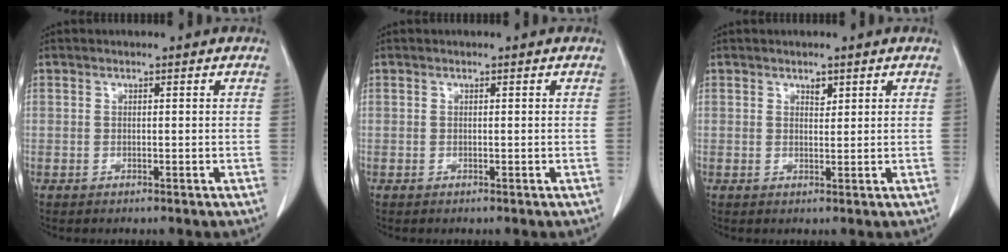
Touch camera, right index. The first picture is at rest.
{"total": 0.0}
{"total": 1.2, "force": [0.8, 0.6, 0.7], "torque": [-0.007, -0.004, 0.013]}